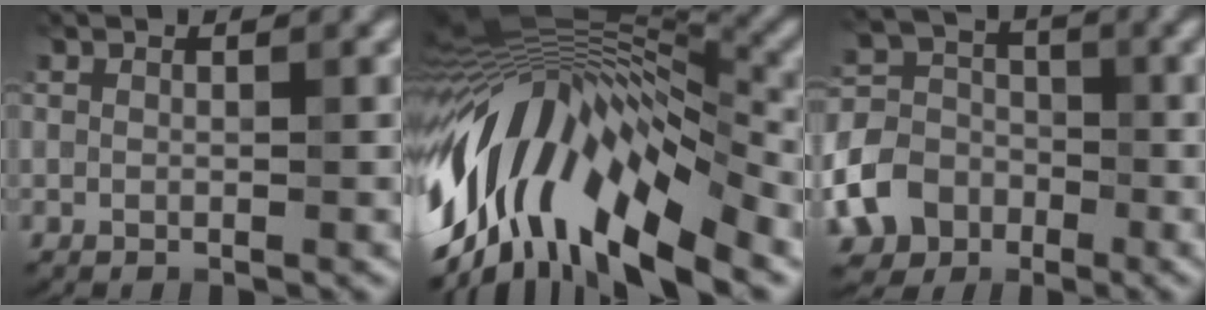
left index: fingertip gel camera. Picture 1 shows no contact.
{"total": 13.2, "force": [-7.0, 5.1, 9.9], "torque": [-0.214, 0.007, -0.089]}
{"total": 7.2, "force": [-5.6, 4.5, 1.0], "torque": [-0.041, -0.025, -0.072]}